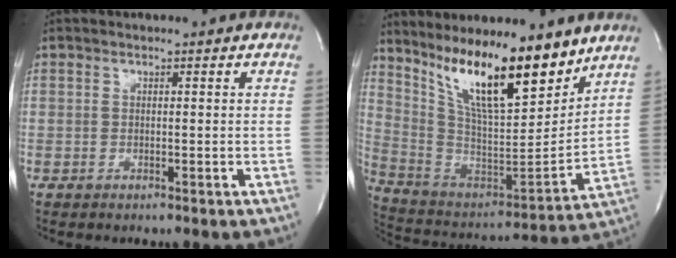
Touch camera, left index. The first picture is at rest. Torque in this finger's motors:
{"motor_torque": [0.90, -0.70, 1.05, 0.21]}